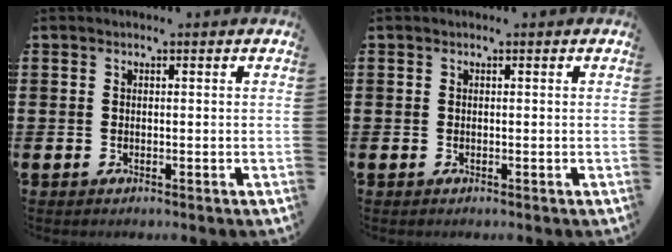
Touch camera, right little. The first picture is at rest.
{"total": 0.0}